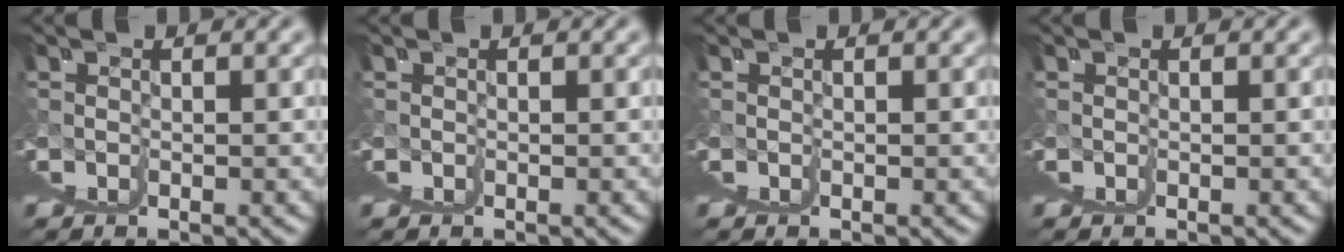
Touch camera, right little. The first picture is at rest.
{"total": 0.0}
{"total": 0.0}
{"total": 0.0}